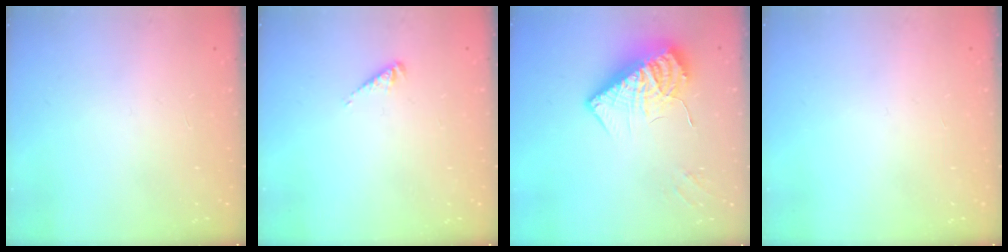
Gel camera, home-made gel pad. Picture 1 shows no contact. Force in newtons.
{"total": 2.5, "press": 2.4, "slide": 0.5}
{"total": 14.4, "press": 14.3, "slide": 1.6}
{"total": 0.0}